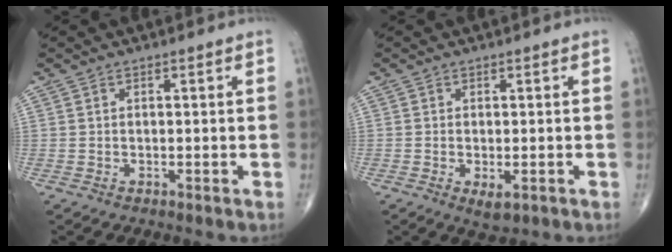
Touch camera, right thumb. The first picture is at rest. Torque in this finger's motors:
{"motor_torque": [-0.43, 0.04, 0.08, 0.34, -0.04]}